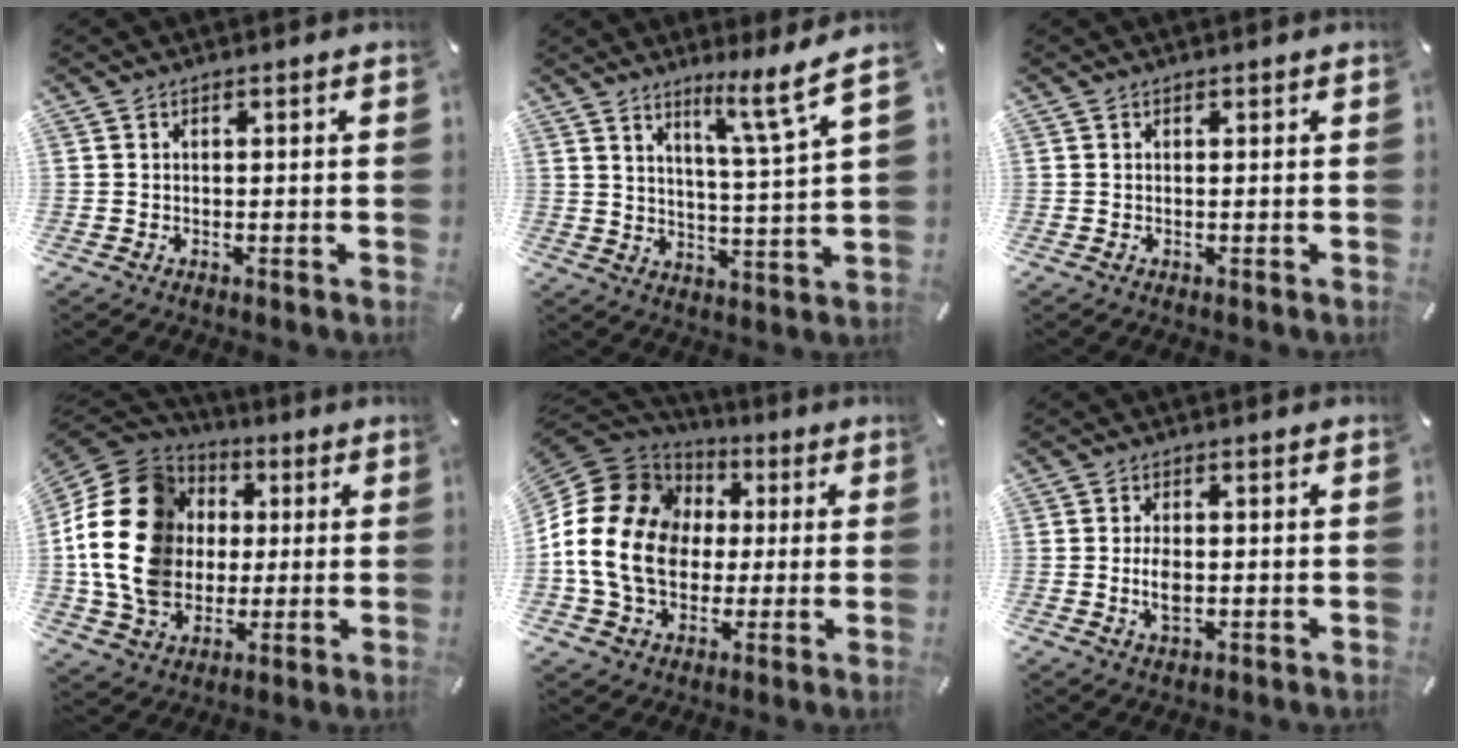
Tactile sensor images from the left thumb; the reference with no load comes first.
{"total": 9.8, "force": [7.3, -0.2, 6.6], "torque": [-0.099, -0.054, 0.115]}
{"total": 0.0}
{"total": 22.0, "force": [0.5, 18.2, 12.3], "torque": [-0.274, 0.012, 0.007]}
{"total": 19.4, "force": [-1.3, 16.0, 11.0], "torque": [-0.249, 0.017, -0.028]}
{"total": 5.0, "force": [-0.5, 2.5, 4.2], "torque": [-0.097, -0.002, -0.013]}